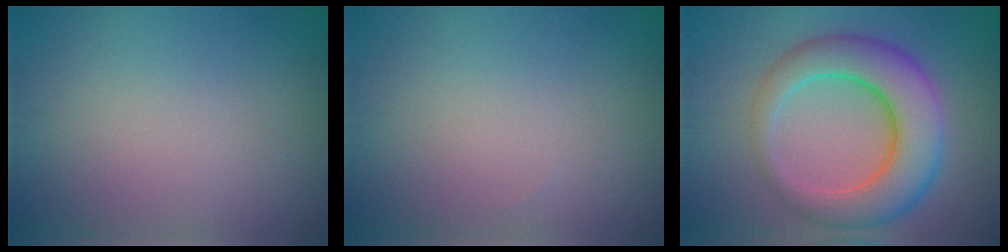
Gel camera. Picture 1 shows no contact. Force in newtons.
{"total": 0.0}
{"total": 8.6, "press": 8.6, "slide": 0.0}